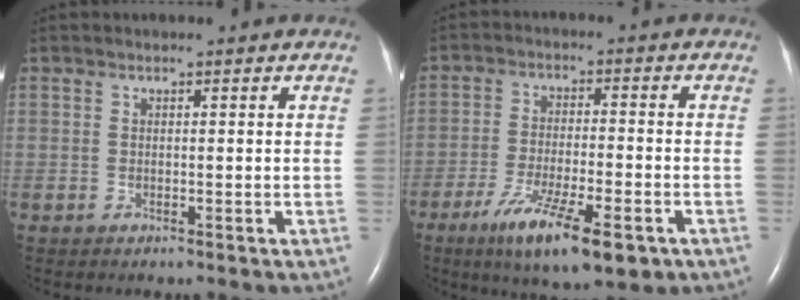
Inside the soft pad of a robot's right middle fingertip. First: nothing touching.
{"total": 12.5, "force": [-7.0, 2.6, 10.1], "torque": [-0.168, -0.022, -0.106]}